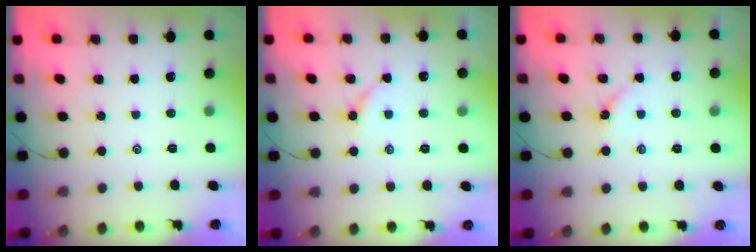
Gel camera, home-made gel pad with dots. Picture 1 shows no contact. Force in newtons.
{"total": 3.0, "press": 2.9, "slide": 0.3}
{"total": 3.2, "press": 3.2, "slide": 0.5}